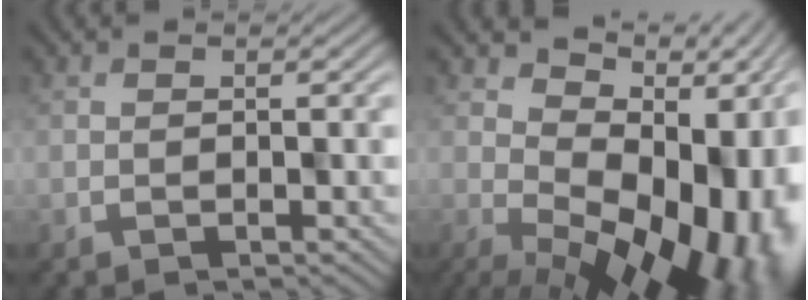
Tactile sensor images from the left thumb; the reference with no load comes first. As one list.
[{"total": 17.8, "force": [-0.5, 10.6, 14.3], "torque": [-0.168, -0.030, 0.034]}]